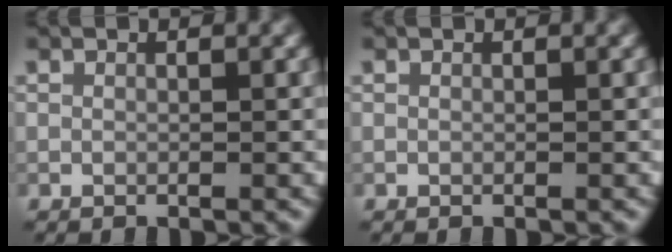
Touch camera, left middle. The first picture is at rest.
{"total": 0.0}